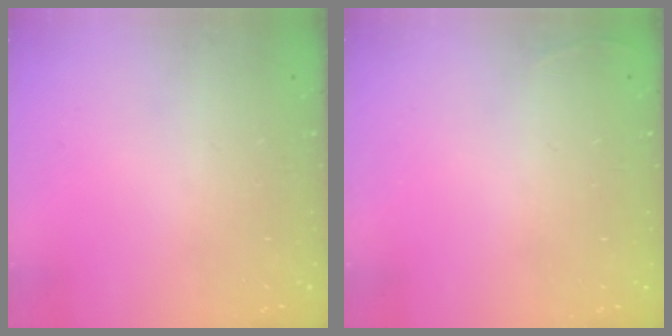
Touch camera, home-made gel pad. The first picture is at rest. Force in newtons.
{"total": 2.7, "press": 2.6, "slide": 1.0}